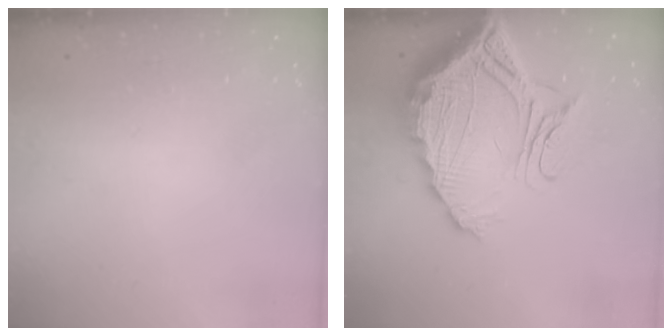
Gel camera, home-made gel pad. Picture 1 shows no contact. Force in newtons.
{"total": 20.5, "press": 20.4, "slide": 1.9}